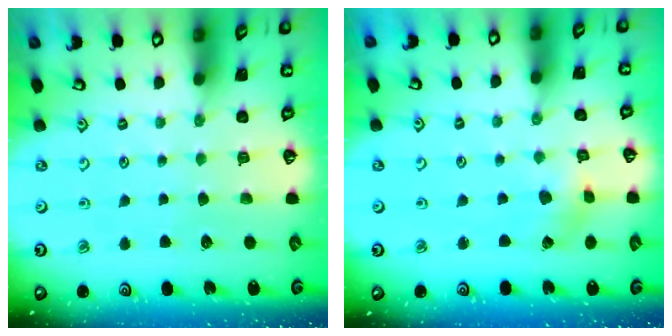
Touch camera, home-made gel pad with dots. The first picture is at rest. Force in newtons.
{"total": 1.7, "press": 1.7, "slide": 0.2}